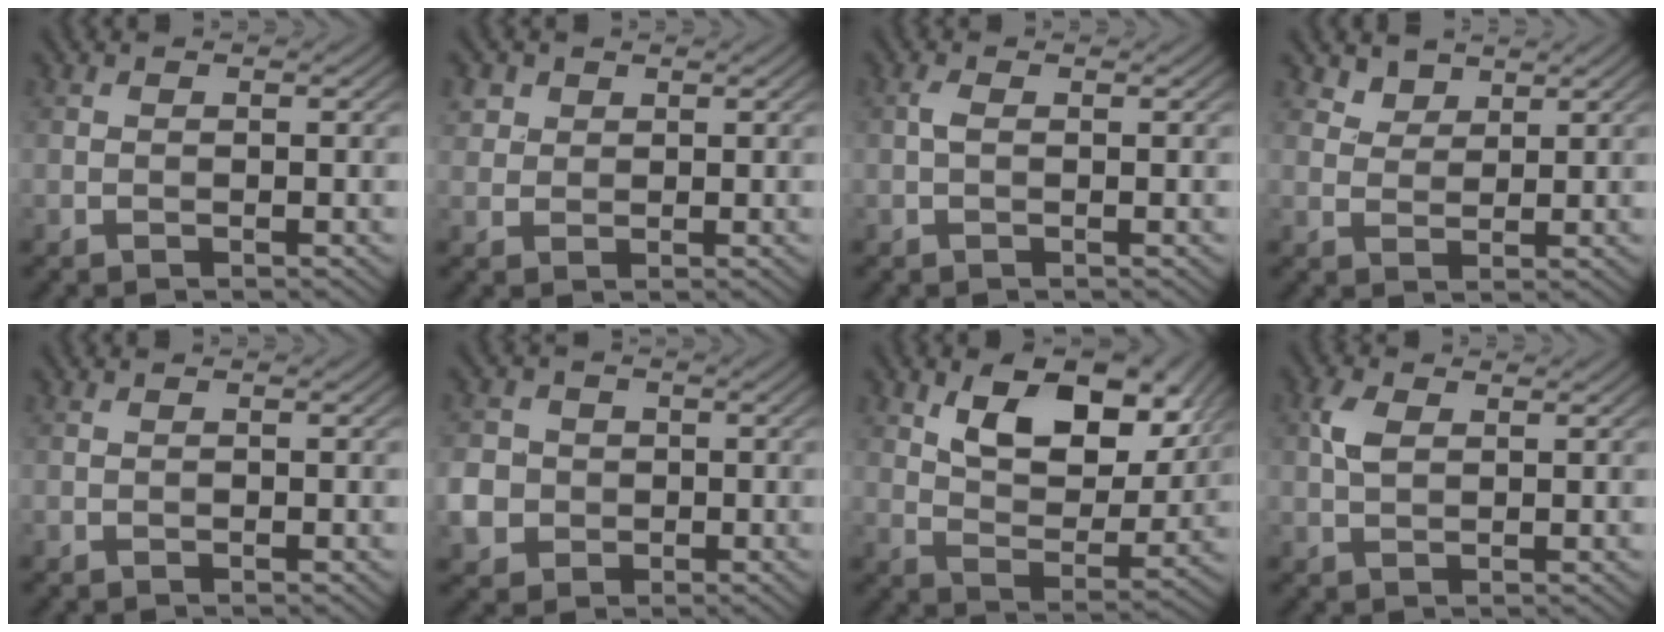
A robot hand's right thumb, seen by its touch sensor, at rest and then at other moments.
{"total": 2.8, "force": [1.4, 2.2, 0.8], "torque": [-0.033, -0.004, 0.040]}
{"total": 0.9, "force": [0.0, 0.2, 0.9], "torque": [-0.025, 0.005, -0.001]}
{"total": 2.5, "force": [2.0, 1.3, 0.7], "torque": [-0.019, -0.003, 0.044]}
{"total": 0.0}
{"total": 5.9, "force": [-1.1, 5.5, 1.9], "torque": [-0.070, -0.009, -0.037]}
{"total": 11.7, "force": [5.8, 6.0, 8.2], "torque": [-0.140, -0.007, 0.100]}
{"total": 2.7, "force": [0.9, 1.4, 2.1], "torque": [-0.056, 0.006, 0.017]}